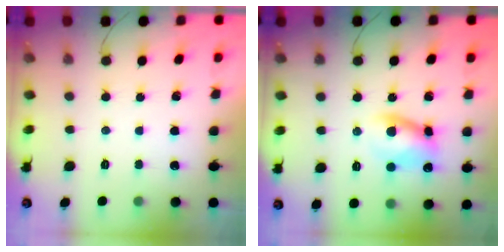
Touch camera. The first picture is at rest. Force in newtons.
{"total": 9.4, "press": 9.4, "slide": 0.7}